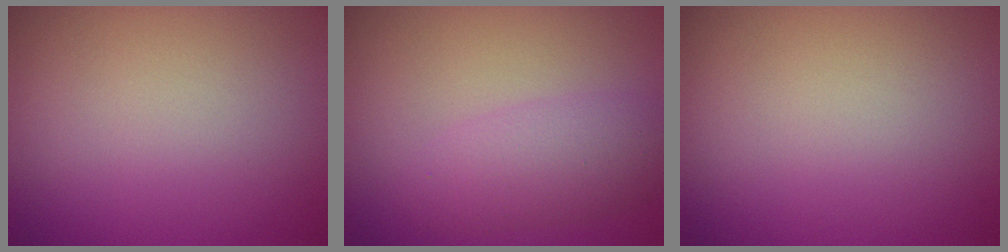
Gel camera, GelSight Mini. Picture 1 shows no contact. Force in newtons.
{"total": 3.2, "press": 3.2, "slide": 0.0}
{"total": 0.0}